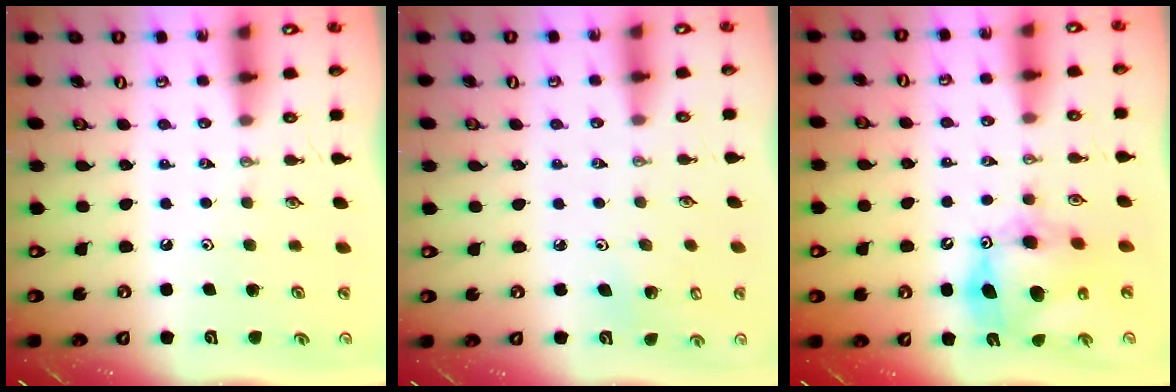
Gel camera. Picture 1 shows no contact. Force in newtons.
{"total": 3.0, "press": 2.9, "slide": 0.5}
{"total": 13.4, "press": 13.3, "slide": 1.2}